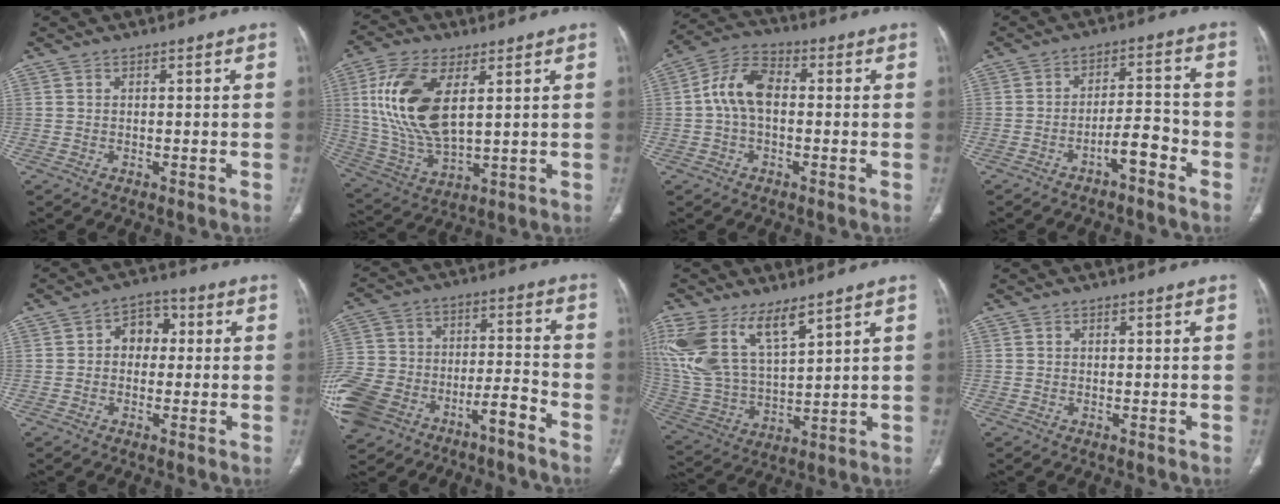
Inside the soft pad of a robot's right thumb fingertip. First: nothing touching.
{"total": 17.1, "force": [4.5, 8.2, 14.3], "torque": [-0.296, -0.015, 0.094]}
{"total": 9.0, "force": [0.0, 5.6, 7.1], "torque": [-0.131, 0.027, -0.010]}
{"total": 5.9, "force": [-3.4, 1.9, 4.4], "torque": [-0.065, 0.040, -0.054]}
{"total": 6.1, "force": [0.5, 4.7, 3.9], "torque": [-0.027, 0.019, -0.002]}
{"total": 18.2, "force": [-11.5, 9.3, 10.6], "torque": [-0.210, 0.083, -0.202]}
{"total": 17.5, "force": [10.3, 7.6, 12.0], "torque": [-0.255, -0.033, 0.219]}
{"total": 0.0}